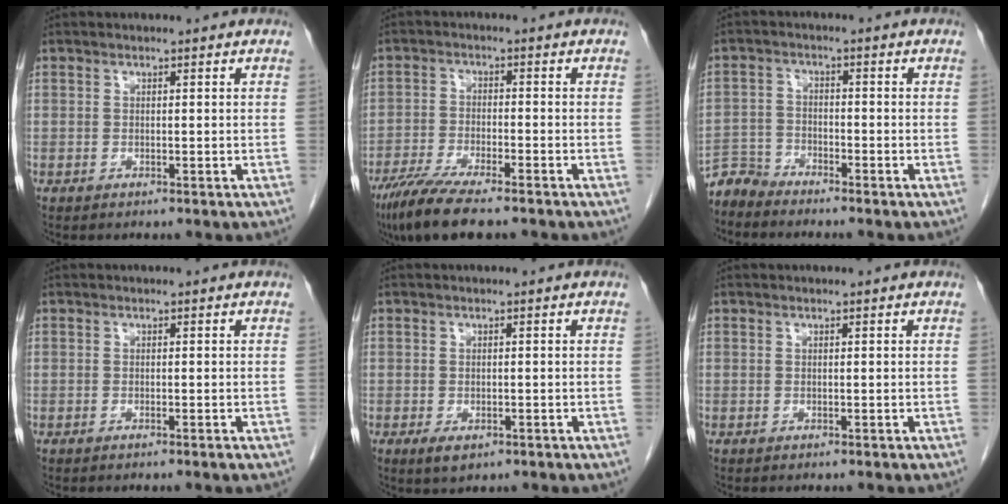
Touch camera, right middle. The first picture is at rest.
{"total": 10.1, "force": [-7.9, 1.3, 6.2], "torque": [-0.110, -0.027, -0.130]}
{"total": 3.5, "force": [-3.4, 0.2, -0.6], "torque": [0.016, -0.013, -0.070]}
{"total": 0.6, "force": [-0.4, -0.1, 0.4], "torque": [-0.008, 0.000, -0.007]}
{"total": 2.4, "force": [-1.2, 1.2, 1.8], "torque": [-0.035, -0.005, -0.010]}
{"total": 0.0}